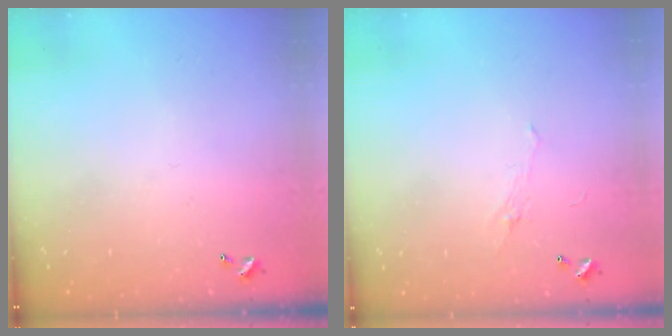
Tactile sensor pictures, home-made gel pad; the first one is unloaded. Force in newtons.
{"total": 0.9, "press": 0.5, "slide": 0.7}